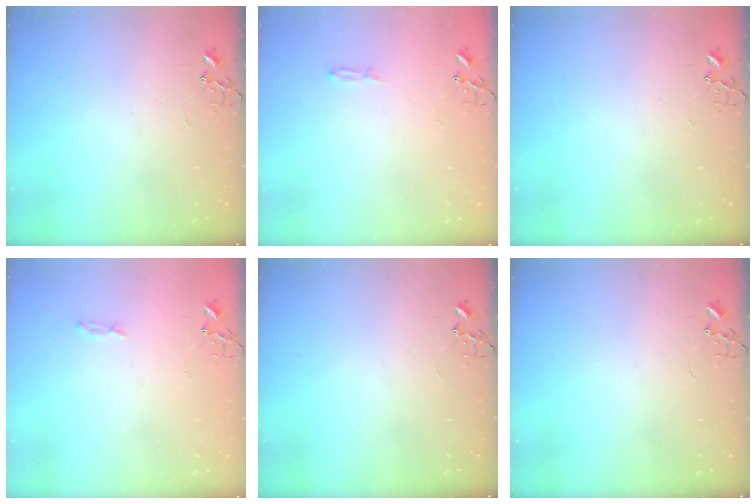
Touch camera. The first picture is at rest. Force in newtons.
{"total": 3.0, "press": 2.9, "slide": 0.5}
{"total": 0.0}
{"total": 3.4, "press": 3.4, "slide": 0.5}
{"total": 0.0}
{"total": 0.0}